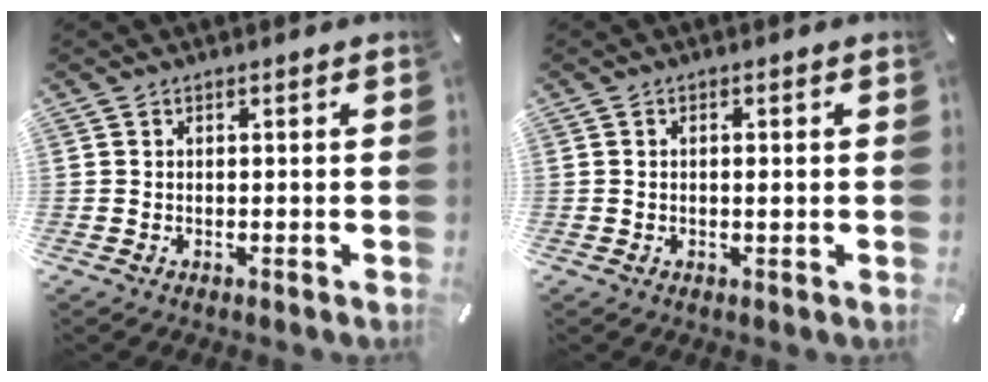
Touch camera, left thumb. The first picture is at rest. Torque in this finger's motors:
{"motor_torque": [-0.03, -0.22, -0.07, 0.05, -0.01]}